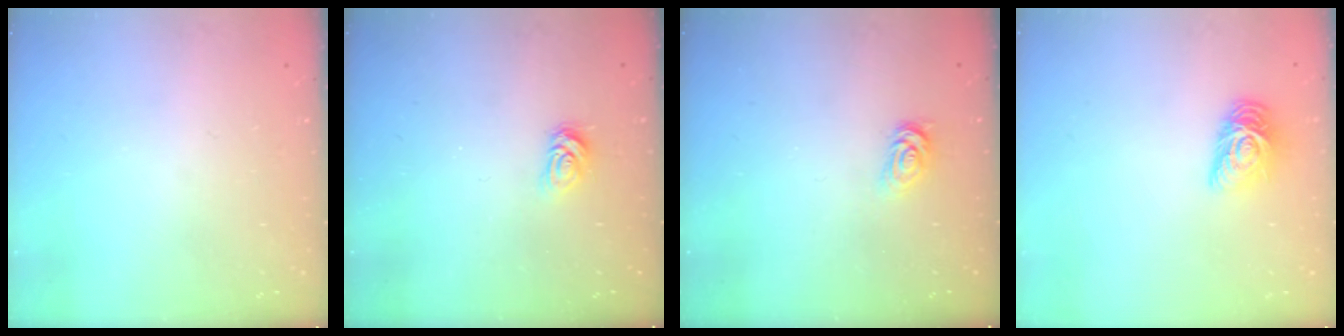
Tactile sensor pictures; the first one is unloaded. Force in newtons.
{"total": 4.1, "press": 4.1, "slide": 0.6}
{"total": 2.5, "press": 2.5, "slide": 0.4}
{"total": 9.4, "press": 9.4, "slide": 0.6}